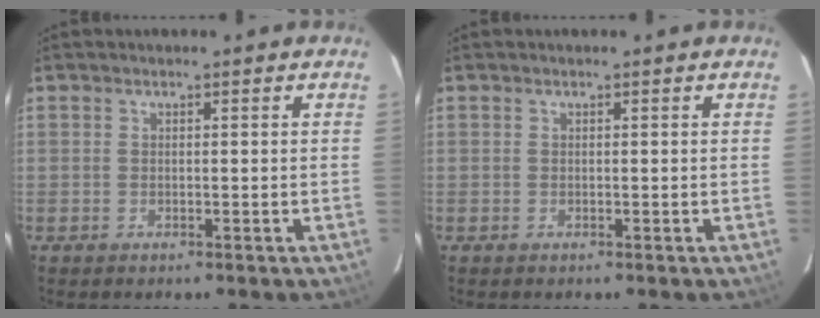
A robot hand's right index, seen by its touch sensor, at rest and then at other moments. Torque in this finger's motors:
{"motor_torque": [0.00, 0.00, 0.01, 0.01]}